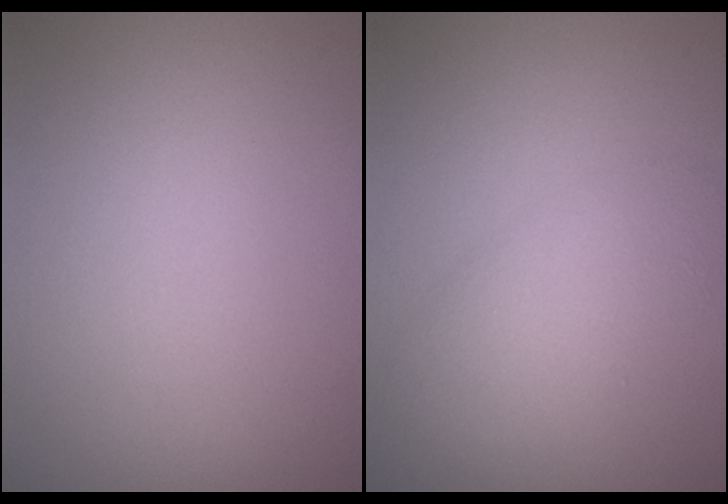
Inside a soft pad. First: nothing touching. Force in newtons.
{"total": 3.9, "press": 3.9, "slide": 0.2}